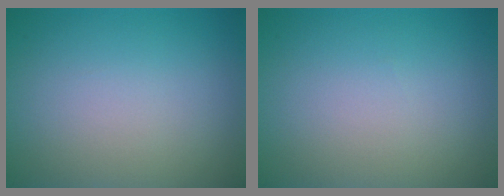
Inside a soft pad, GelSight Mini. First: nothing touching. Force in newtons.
{"total": 0.0}